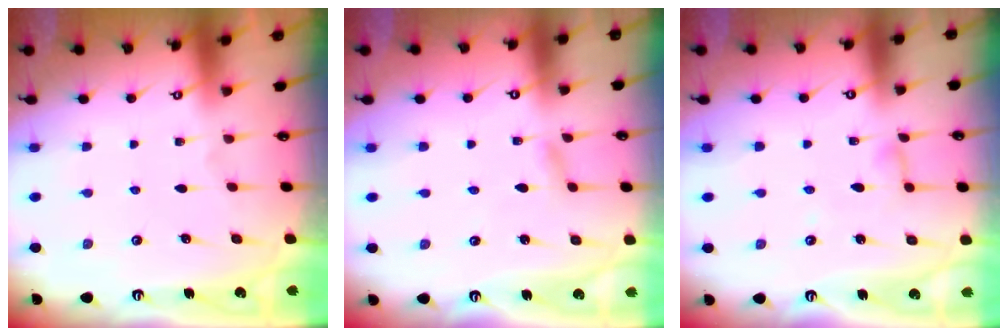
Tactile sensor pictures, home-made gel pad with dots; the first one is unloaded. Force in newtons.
{"total": 1.5, "press": 1.5, "slide": 0.2}
{"total": 3.6, "press": 3.6, "slide": 0.2}